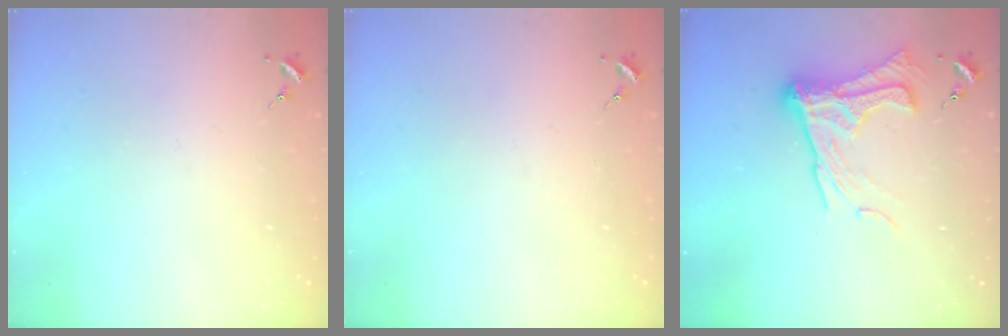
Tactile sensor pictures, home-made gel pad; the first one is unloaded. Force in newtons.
{"total": 0.0}
{"total": 15.8, "press": 15.7, "slide": 1.3}